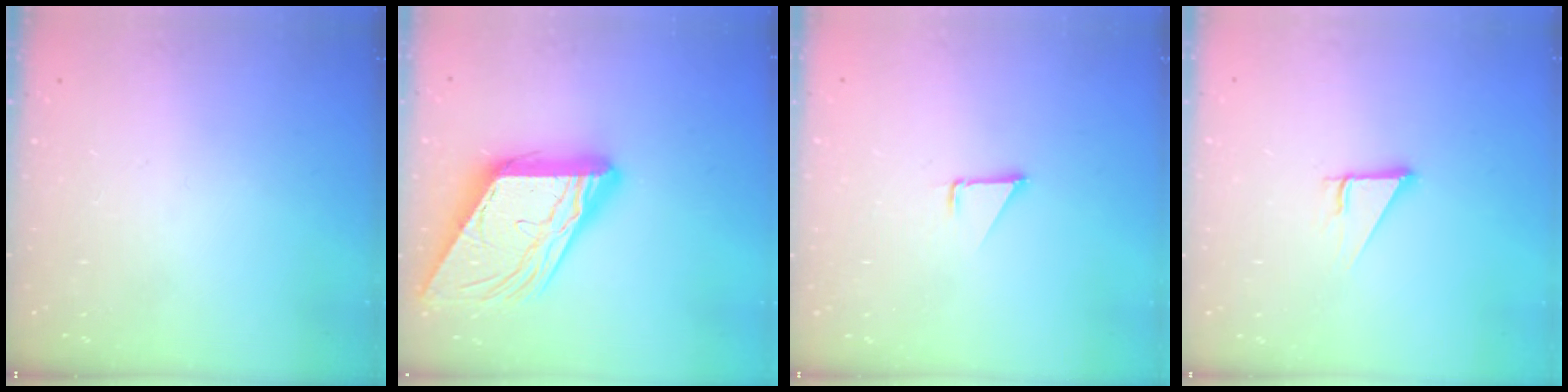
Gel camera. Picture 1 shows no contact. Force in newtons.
{"total": 17.5, "press": 17.4, "slide": 1.8}
{"total": 1.3, "press": 1.3, "slide": 0.1}
{"total": 3.3, "press": 3.3, "slide": 0.2}